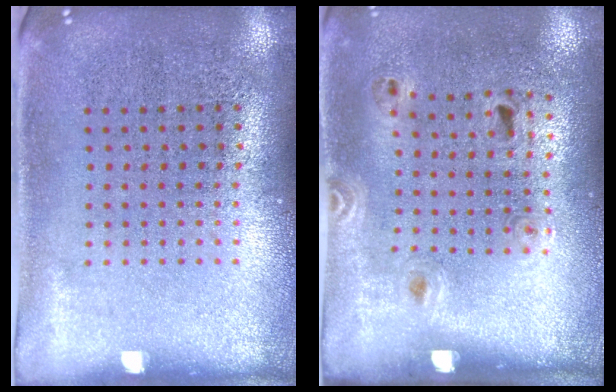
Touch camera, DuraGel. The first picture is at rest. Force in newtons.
{"total": 1.3, "press": 0.8, "slide": 1.1}